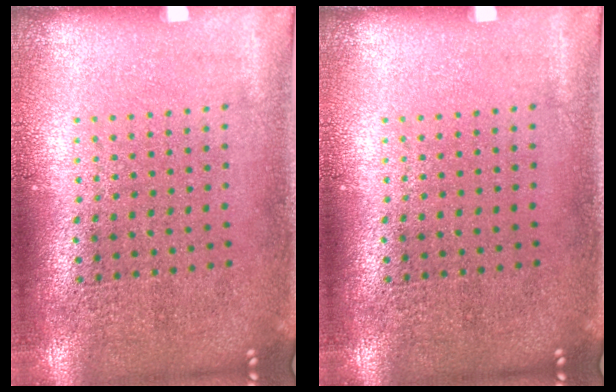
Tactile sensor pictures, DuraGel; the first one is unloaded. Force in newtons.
{"total": 0.0}